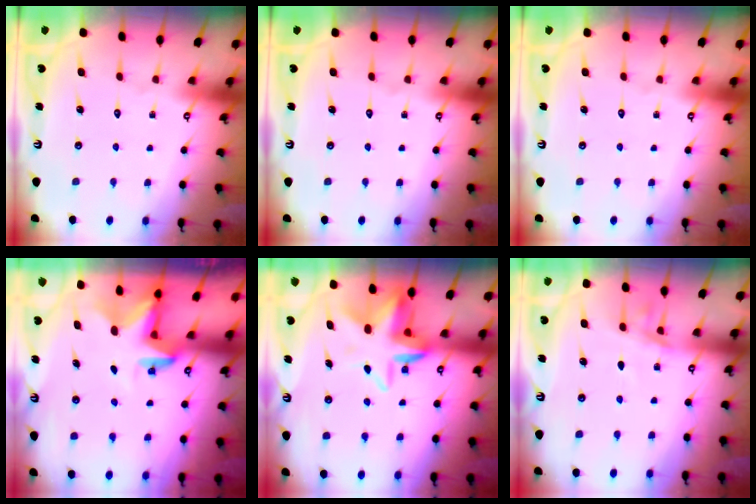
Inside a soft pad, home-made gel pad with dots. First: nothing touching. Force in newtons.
{"total": 0.0}
{"total": 0.0}
{"total": 2.8, "press": 2.8, "slide": 0.2}
{"total": 7.8, "press": 7.6, "slide": 1.7}
{"total": 7.1, "press": 6.8, "slide": 2.0}